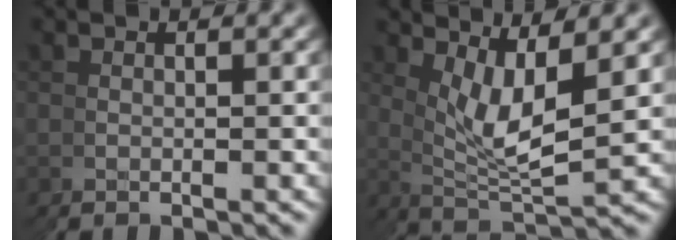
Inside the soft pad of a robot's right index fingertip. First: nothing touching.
{"total": 4.4, "force": [1.6, 2.0, 3.5], "torque": [-0.069, -0.008, 0.028]}